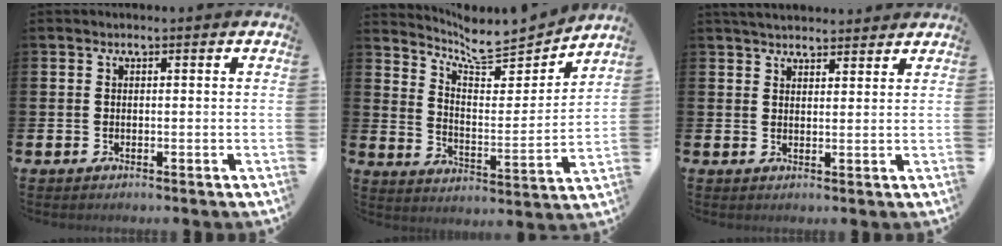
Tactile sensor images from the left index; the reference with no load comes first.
{"total": 7.6, "force": [7.1, 1.5, 2.2], "torque": [-0.072, -0.056, 0.120]}
{"total": 3.4, "force": [3.4, 0.6, 0.4], "torque": [-0.004, -0.015, 0.061]}